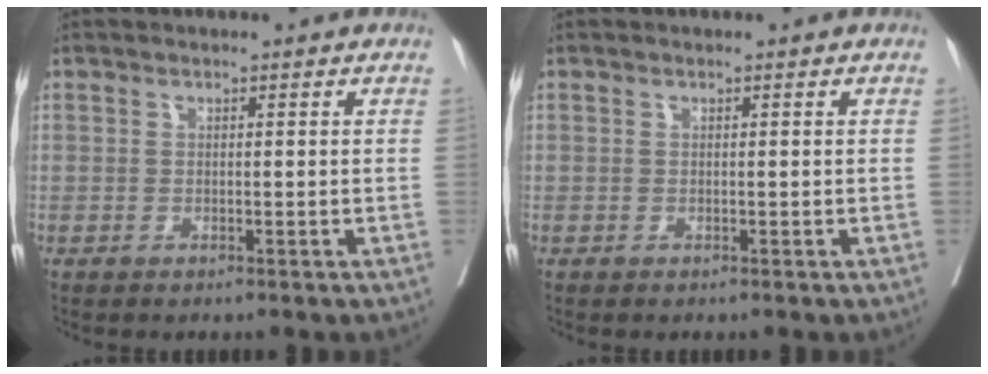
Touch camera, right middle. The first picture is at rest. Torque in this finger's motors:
{"motor_torque": [0.00, -0.01, 0.00, 0.00]}